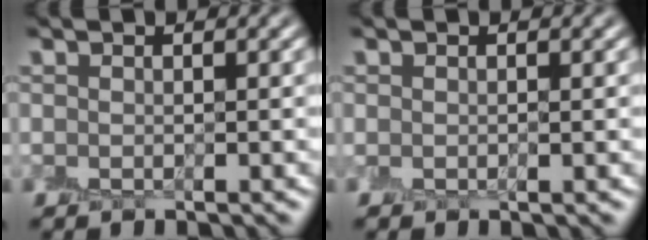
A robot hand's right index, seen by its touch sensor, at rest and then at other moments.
{"total": 0.0}